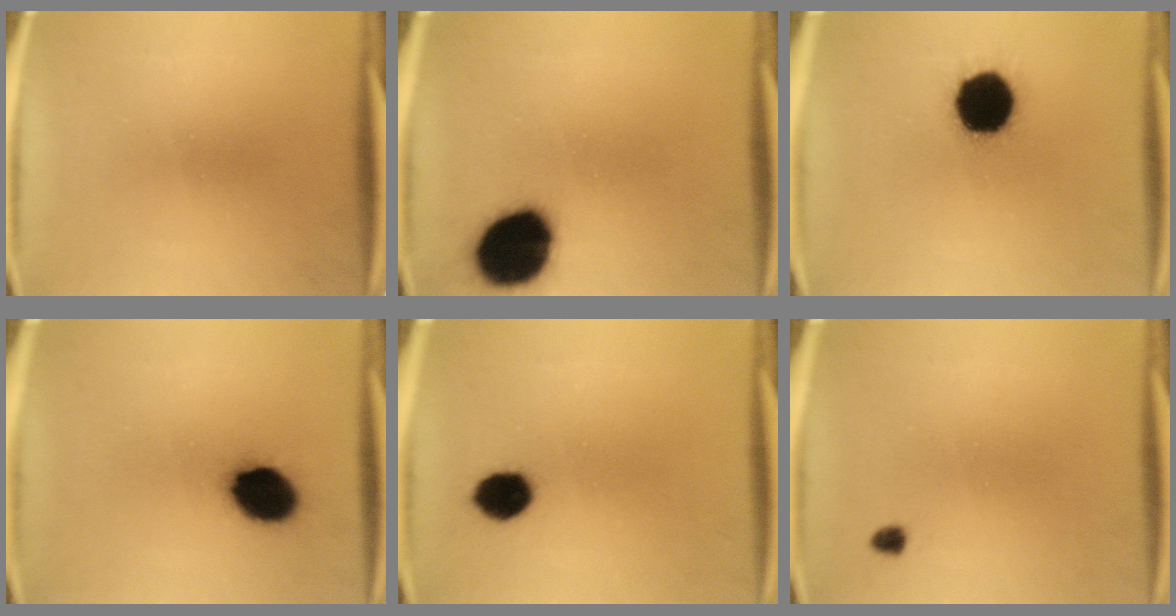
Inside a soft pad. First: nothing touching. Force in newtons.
{"total": 18.6}
{"total": 18.1}
{"total": 11.9}
{"total": 7.0}
{"total": 1.2}